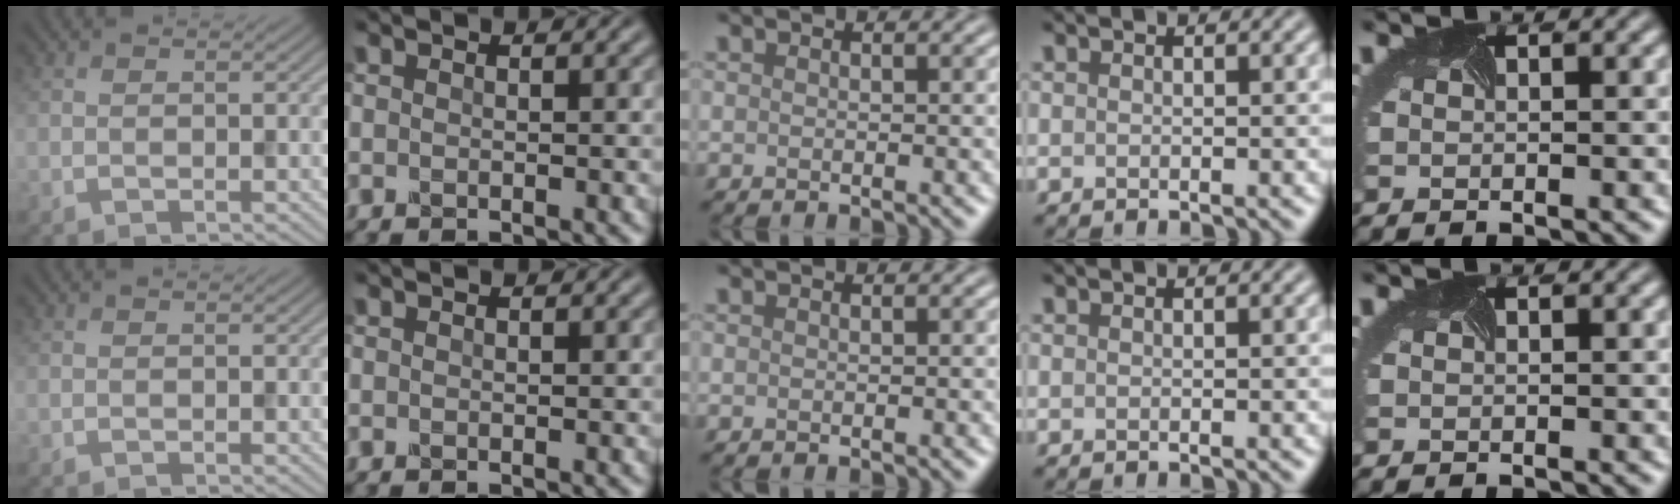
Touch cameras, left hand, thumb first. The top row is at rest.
{}